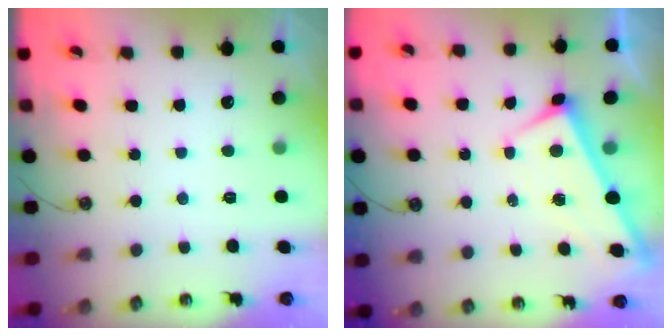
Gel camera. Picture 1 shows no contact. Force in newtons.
{"total": 1.7, "press": 1.7, "slide": 0.1}